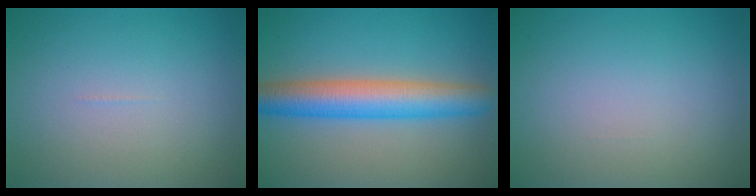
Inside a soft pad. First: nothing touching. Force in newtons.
{"total": 6.6, "press": 6.6, "slide": 0.1}
{"total": 0.0}